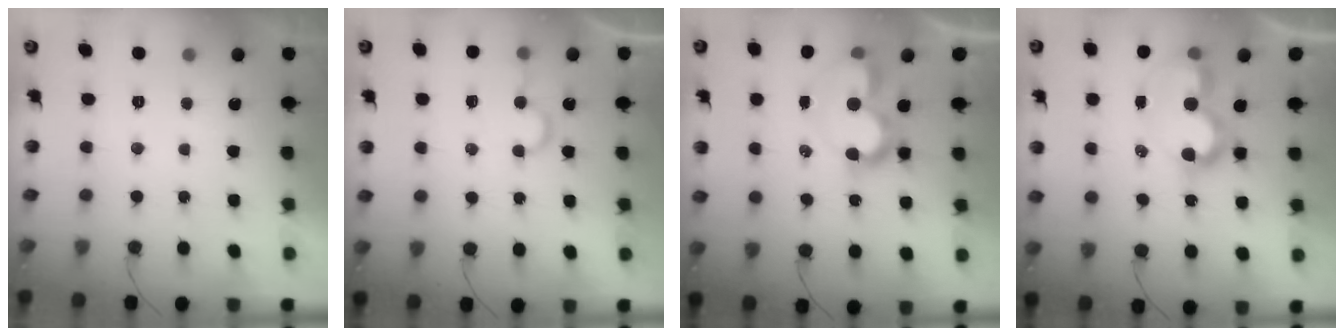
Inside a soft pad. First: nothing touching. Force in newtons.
{"total": 6.9, "press": 6.9, "slide": 0.6}
{"total": 9.0, "press": 9.0, "slide": 0.8}
{"total": 9.4, "press": 9.4, "slide": 0.8}